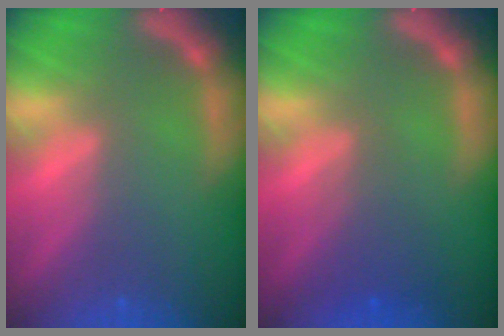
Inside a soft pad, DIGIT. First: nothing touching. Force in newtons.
{"total": 2.4}